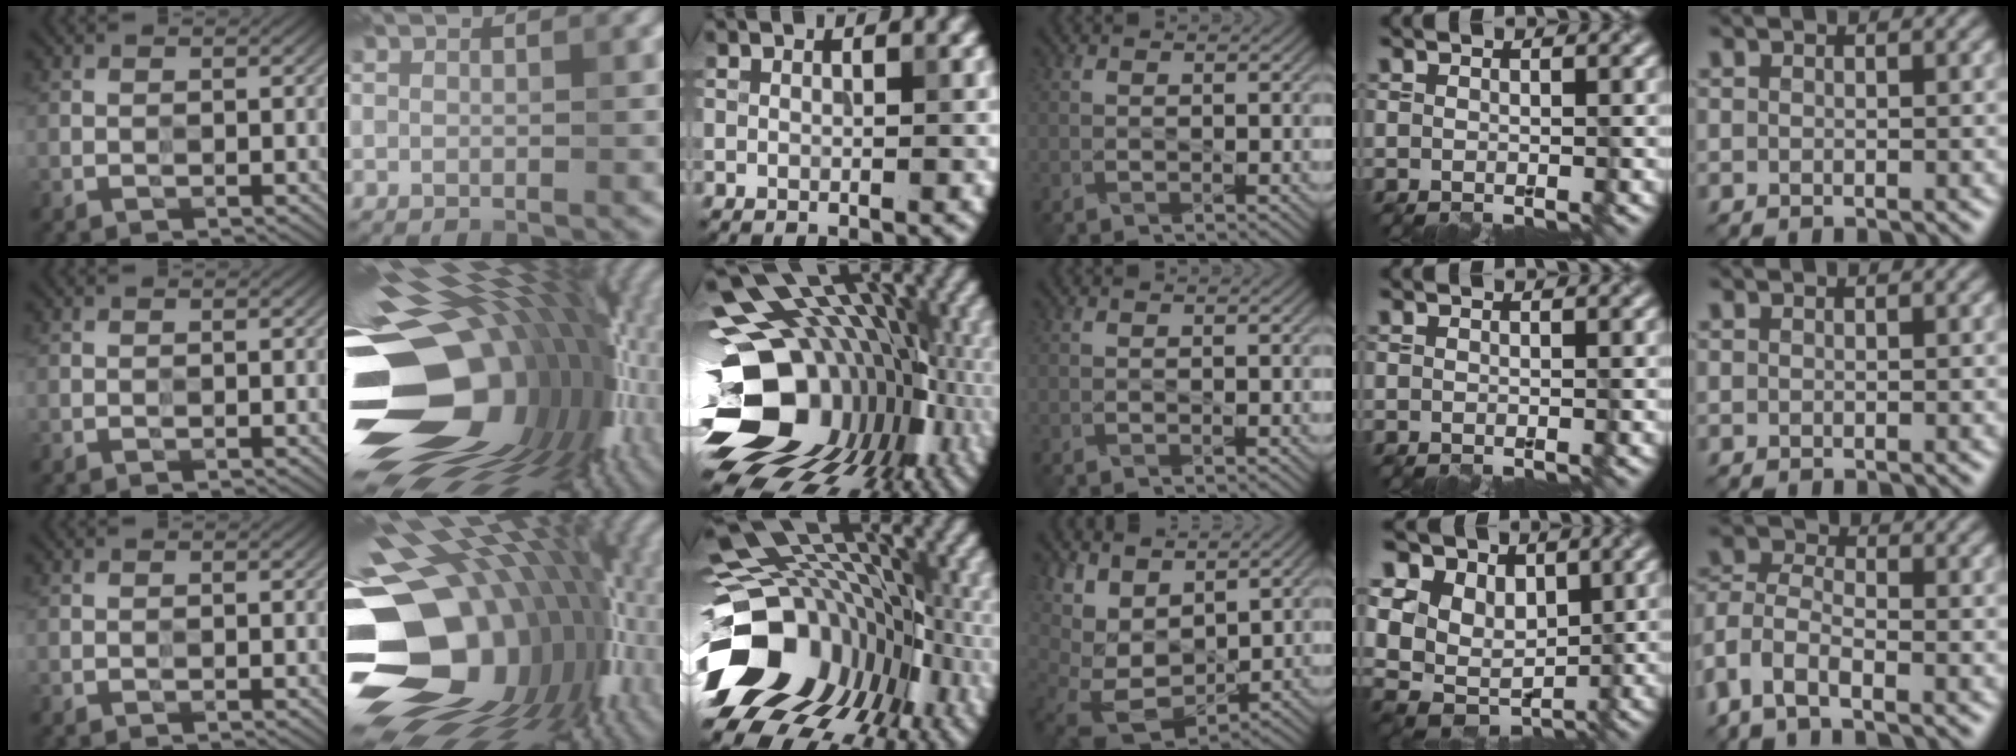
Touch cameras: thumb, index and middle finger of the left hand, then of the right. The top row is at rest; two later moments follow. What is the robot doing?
{"motion": "wipe", "object": "paper plate"}